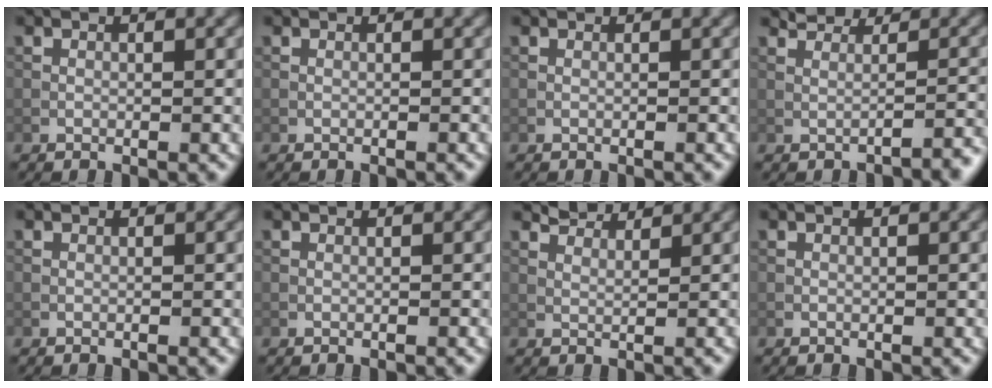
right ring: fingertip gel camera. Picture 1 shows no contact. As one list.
[{"total": 0.0}, {"total": 0.6, "force": [0.5, 0.1, 0.2], "torque": [-0.007, -0.002, 0.000]}, {"total": 1.7, "force": [0.1, 0.9, 1.4], "torque": [-0.011, 0.010, 0.008]}, {"total": 0.0}, {"total": 0.0}, {"total": 2.5, "force": [2.3, 0.4, 0.8], "torque": [-0.020, -0.007, 0.042]}, {"total": 0.0}]